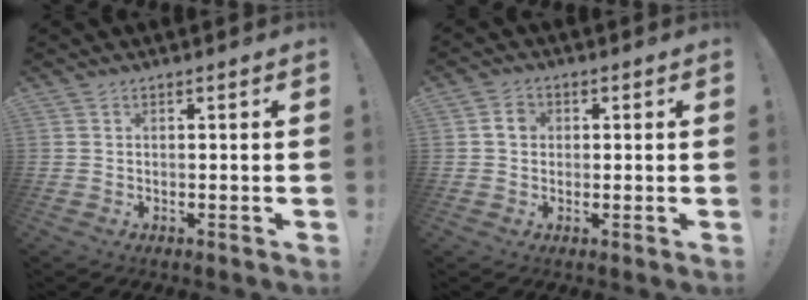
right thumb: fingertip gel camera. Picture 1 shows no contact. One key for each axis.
{"total": 4.0, "fx": 0.4, "fy": 3.3, "fz": 2.3, "tx": -0.028, "ty": 0.008, "tz": 0.005}